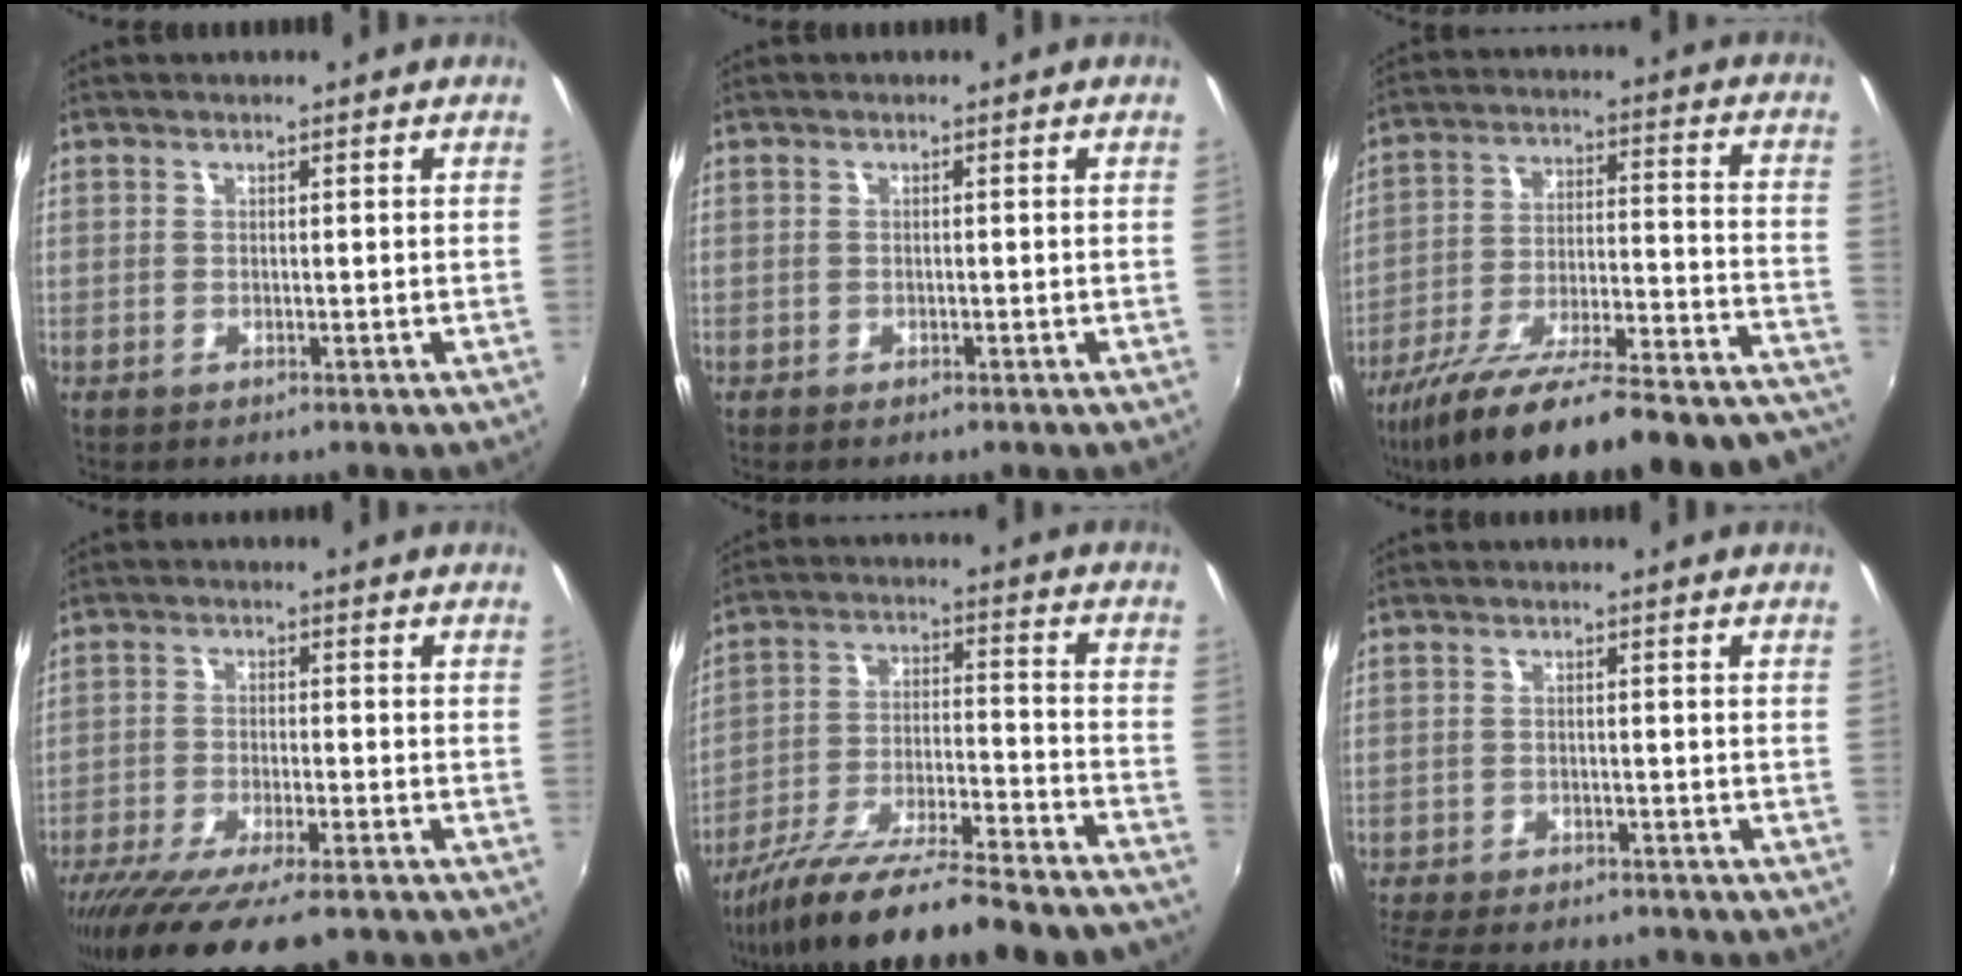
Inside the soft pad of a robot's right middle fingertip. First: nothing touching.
{"total": 0.7, "force": [-0.6, -0.3, 0.2], "torque": [-0.003, -0.007, -0.010]}
{"total": 31.8, "force": [-27.8, 4.4, 14.8], "torque": [-0.204, -0.052, -0.396]}
{"total": 16.1, "force": [-12.5, 3.0, 9.7], "torque": [-0.194, -0.059, -0.203]}
{"total": 25.1, "force": [-22.1, 1.8, 11.8], "torque": [-0.196, -0.056, -0.325]}
{"total": 11.8, "force": [-10.4, 2.9, 4.6], "torque": [-0.115, -0.027, -0.159]}